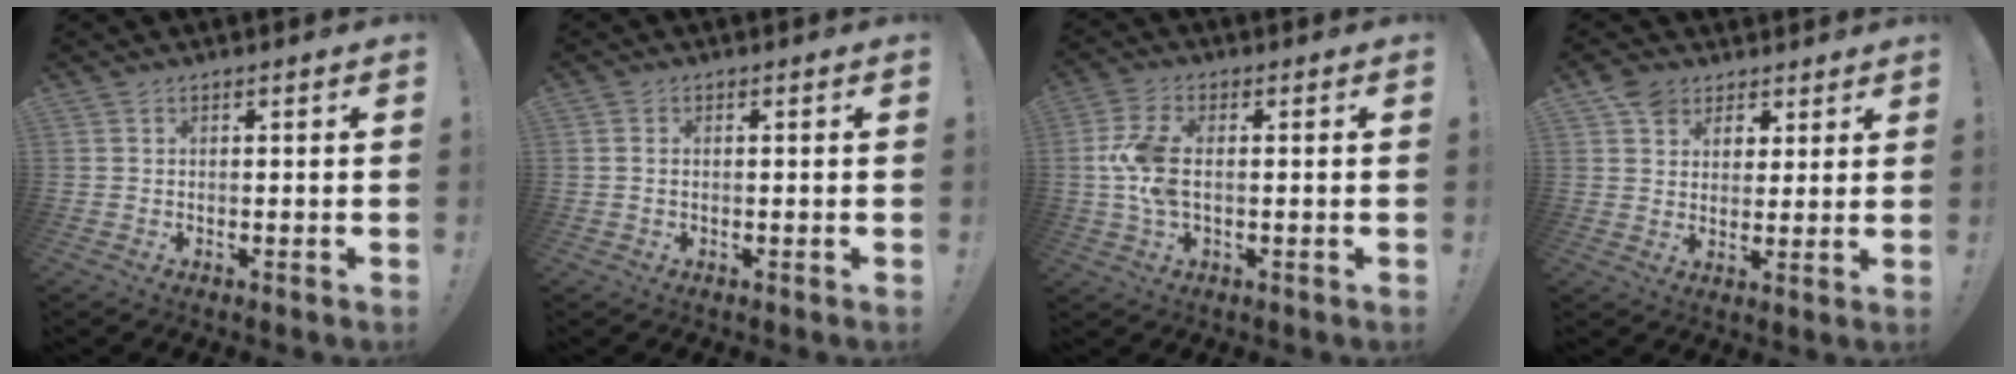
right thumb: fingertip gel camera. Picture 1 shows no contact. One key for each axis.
{"total": 0.9, "fx": 0.0, "fy": 0.6, "fz": 0.7, "tx": -0.016, "ty": 0.004, "tz": -0.001}
{"total": 9.6, "fx": -0.2, "fy": 4.9, "fz": 8.2, "tx": -0.171, "ty": -0.006, "tz": -0.003}
{"total": 8.2, "fx": 4.9, "fy": 6.5, "fz": 1.5, "tx": -0.017, "ty": -0.030, "tz": 0.098}